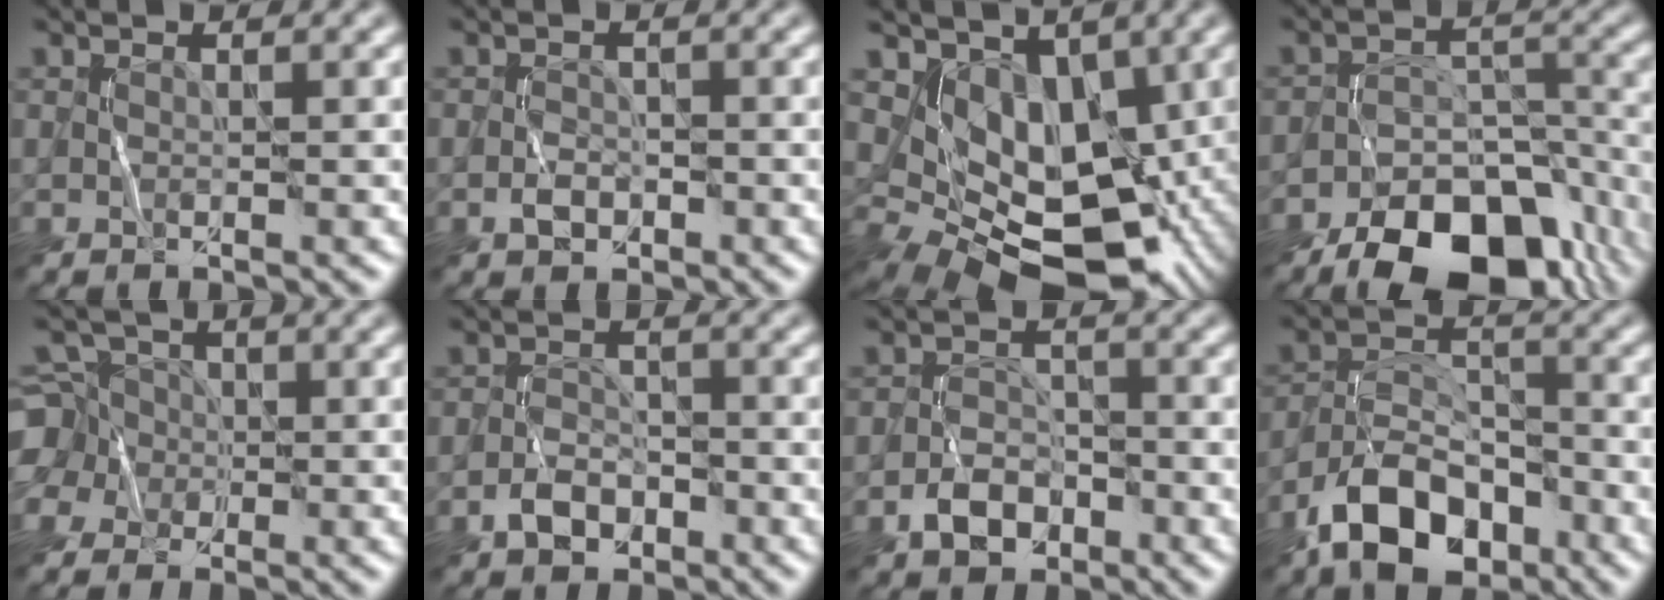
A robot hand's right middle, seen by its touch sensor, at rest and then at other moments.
{"total": 1.2, "force": [-0.7, 0.9, 0.4], "torque": [-0.007, 0.006, -0.013]}
{"total": 10.2, "force": [0.2, 7.4, 7.0], "torque": [-0.085, -0.018, 0.016]}
{"total": 12.6, "force": [-8.5, 6.2, 6.9], "torque": [-0.115, -0.002, -0.127]}
{"total": 5.8, "force": [-1.6, 5.4, 1.3], "torque": [-0.025, 0.026, -0.062]}
{"total": 2.4, "force": [-1.6, 1.6, 0.9], "torque": [-0.014, 0.009, -0.033]}
{"total": 3.0, "force": [-1.9, 2.1, 1.1], "torque": [-0.017, 0.008, -0.038]}
{"total": 7.7, "force": [-5.0, 4.2, 4.0], "torque": [-0.067, 0.009, -0.100]}